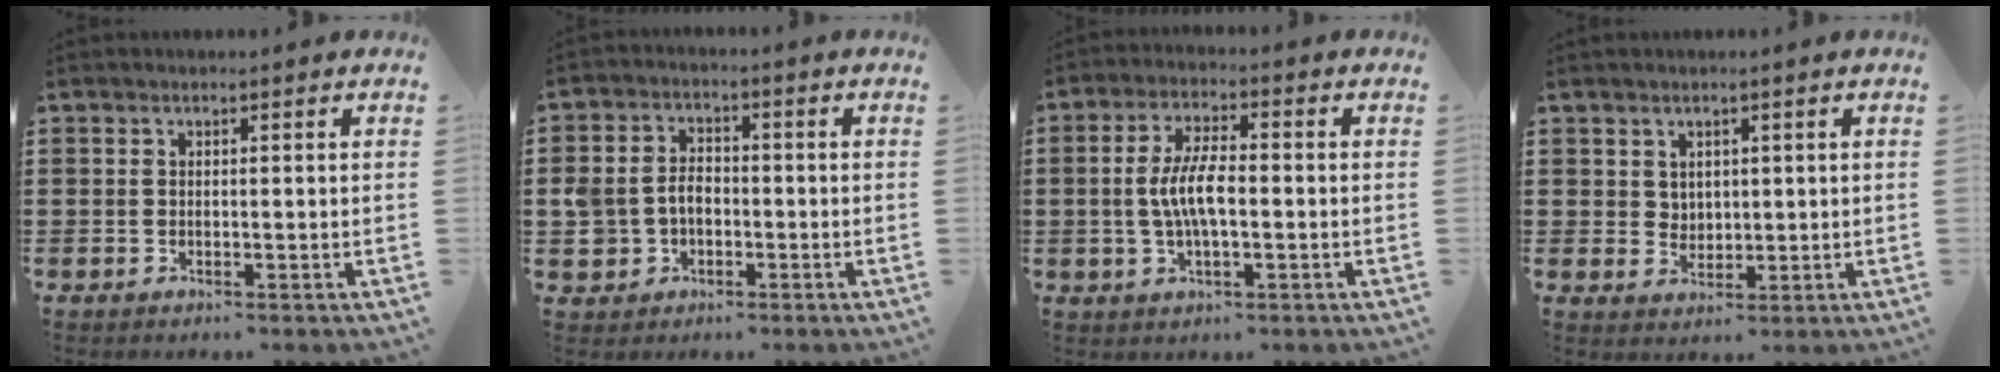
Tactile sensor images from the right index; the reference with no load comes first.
{"total": 4.5, "force": [-0.9, 3.6, 2.6], "torque": [-0.078, 0.001, -0.024]}
{"total": 6.9, "force": [-0.6, 2.4, 6.4], "torque": [-0.141, -0.003, -0.020]}
{"total": 2.6, "force": [1.5, 2.1, 0.3], "torque": [-0.015, 0.010, 0.028]}